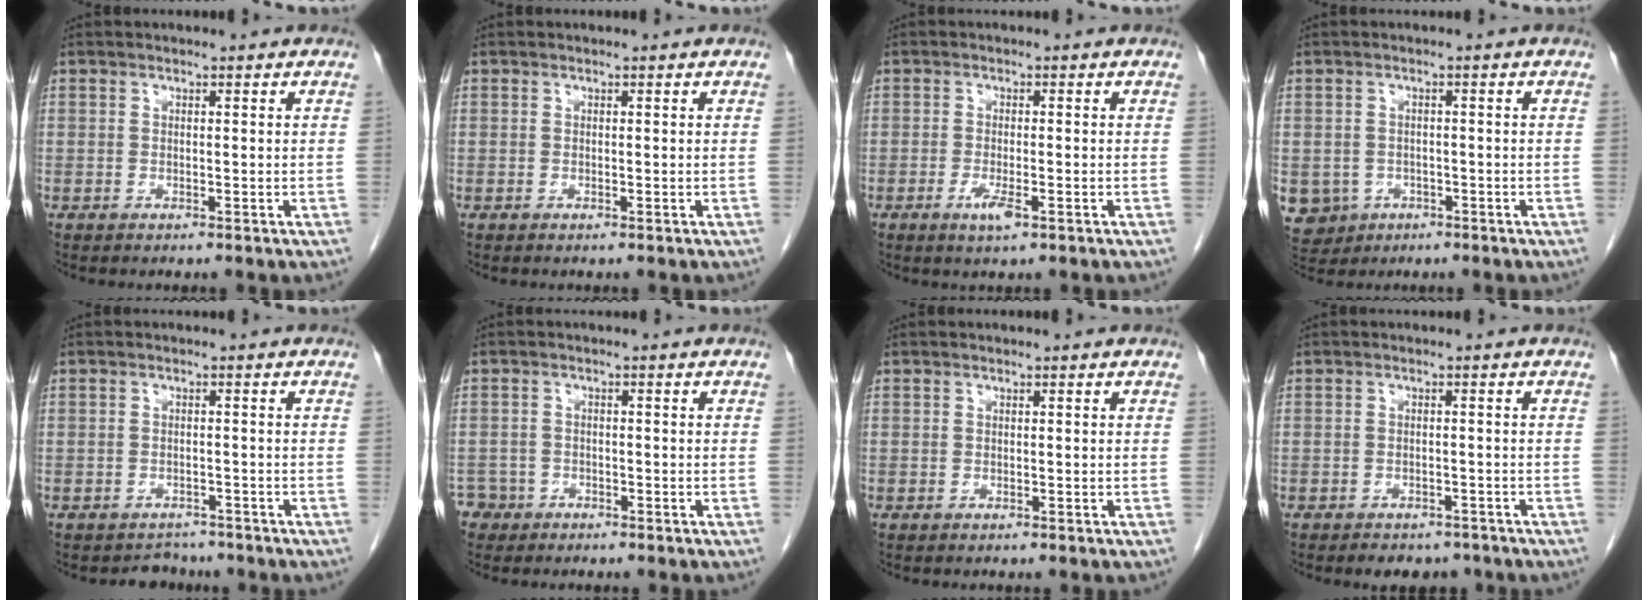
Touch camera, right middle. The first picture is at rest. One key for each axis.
{"total": 0.0}
{"total": 2.8, "fx": -1.3, "fy": 0.5, "fz": 2.4, "tx": -0.048, "ty": -0.005, "tz": -0.023}
{"total": 7.8, "fx": -3.0, "fy": 7.0, "fz": 1.7, "tx": -0.055, "ty": 0.004, "tz": -0.038}
{"total": 2.6, "fx": -2.2, "fy": 1.2, "fz": -0.5, "tx": 0.001, "ty": 0.004, "tz": -0.033}
{"total": 2.9, "fx": -2.0, "fy": 2.0, "fz": -0.6, "tx": 0.010, "ty": 0.009, "tz": -0.039}
{"total": 0.0}
{"total": 5.0, "fx": -4.2, "fy": 2.4, "fz": 1.1, "tx": -0.008, "ty": 0.004, "tz": -0.052}